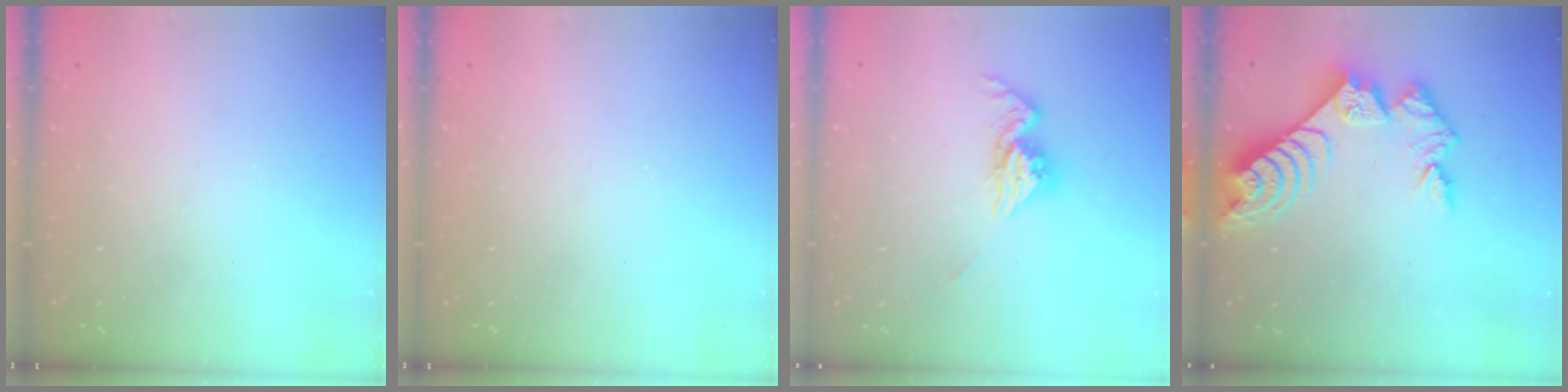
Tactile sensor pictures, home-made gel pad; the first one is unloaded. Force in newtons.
{"total": 0.0}
{"total": 10.7, "press": 10.6, "slide": 0.8}
{"total": 12.3, "press": 12.3, "slide": 1.1}